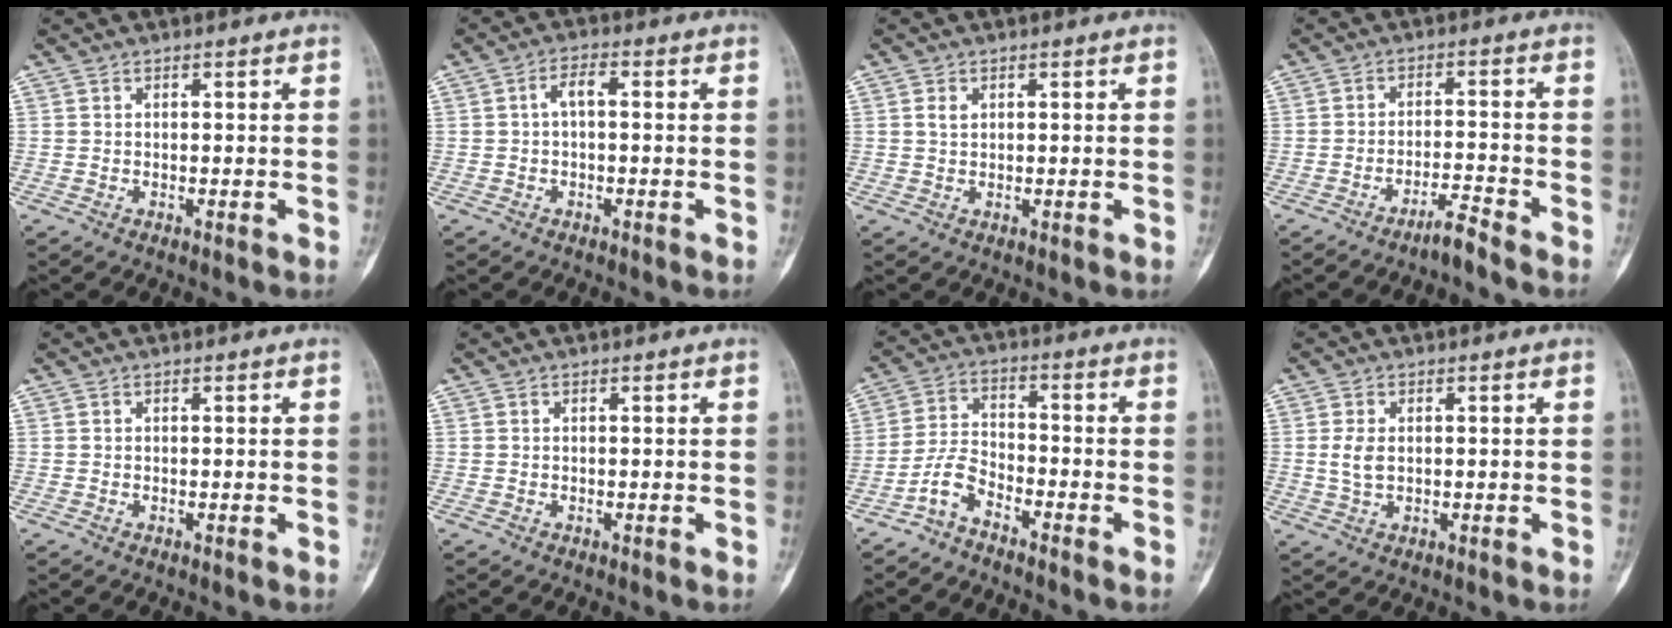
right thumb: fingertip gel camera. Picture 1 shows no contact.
{"total": 3.0, "force": [0.0, 1.3, 2.7], "torque": [-0.046, 0.015, -0.004]}
{"total": 1.5, "force": [0.6, 1.0, 1.0], "torque": [-0.016, 0.001, 0.012]}
{"total": 3.4, "force": [-3.0, -0.3, 1.5], "torque": [-0.027, 0.018, -0.055]}
{"total": 0.0}
{"total": 0.0}
{"total": 5.1, "force": [-4.0, 2.0, 2.6], "torque": [-0.049, 0.037, -0.089]}
{"total": 3.4, "force": [0.3, 2.1, 2.6], "torque": [-0.054, 0.000, 0.008]}